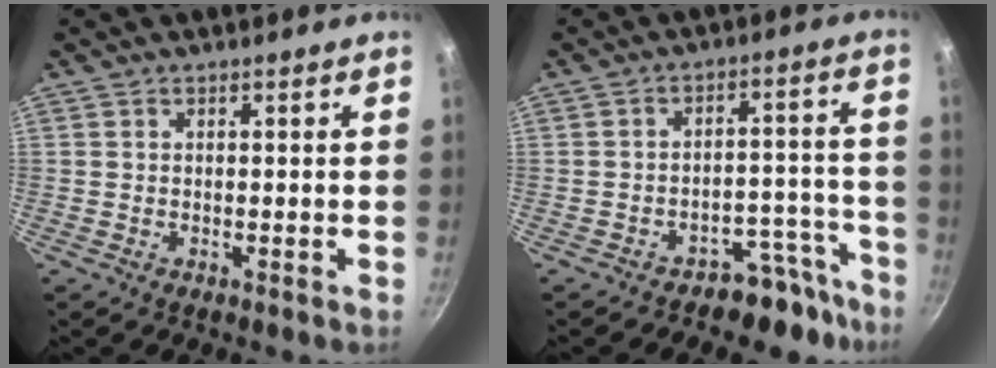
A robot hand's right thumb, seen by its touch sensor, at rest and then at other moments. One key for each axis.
{"total": 8.9, "fx": -7.0, "fy": 5.0, "fz": 2.1, "tx": 0.057, "ty": 0.088, "tz": -0.089}